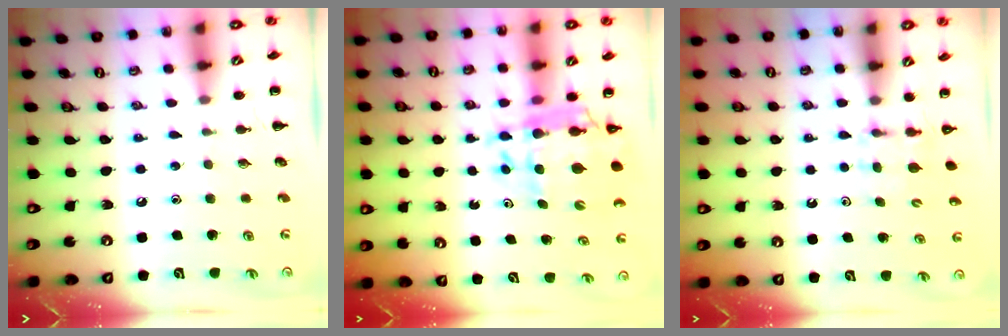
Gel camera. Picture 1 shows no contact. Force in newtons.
{"total": 10.3, "press": 9.8, "slide": 3.2}
{"total": 3.4, "press": 3.1, "slide": 1.4}